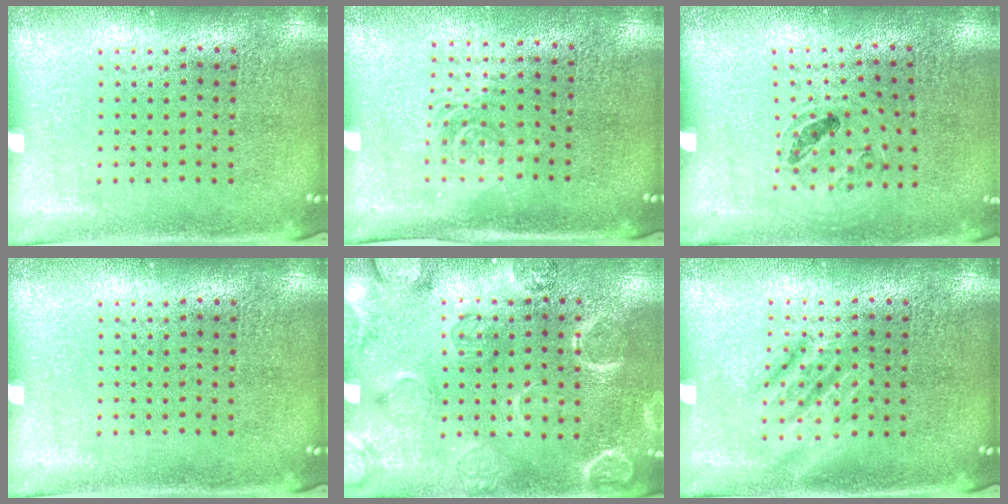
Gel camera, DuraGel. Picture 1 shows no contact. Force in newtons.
{"total": 1.6, "press": 1.4, "slide": 0.7}
{"total": 0.9, "press": 0.9, "slide": 0.1}
{"total": 0.0}
{"total": 2.4, "press": 2.2, "slide": 0.8}
{"total": 2.1, "press": 2.1, "slide": 0.2}